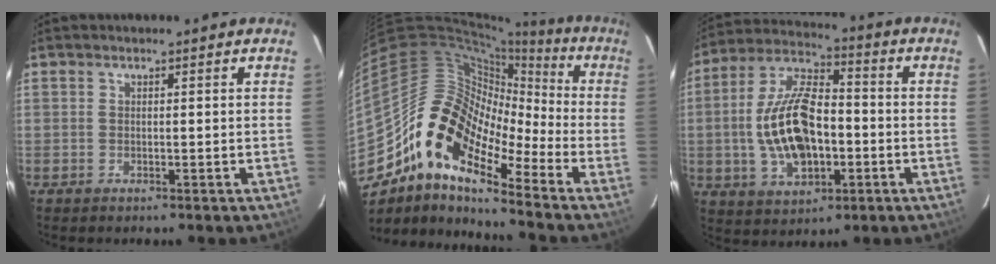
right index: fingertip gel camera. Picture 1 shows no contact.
{"total": 15.4, "force": [-8.9, 7.0, 10.4], "torque": [-0.167, 0.007, -0.191]}
{"total": 16.8, "force": [-2.6, 8.8, 14.0], "torque": [-0.287, 0.012, -0.037]}